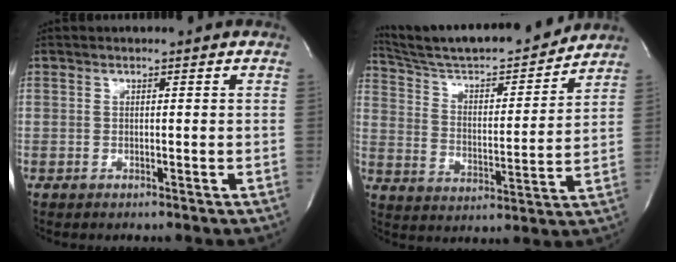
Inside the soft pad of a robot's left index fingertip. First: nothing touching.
{"total": 19.5, "force": [18.1, 1.6, 7.1], "torque": [-0.123, -0.005, 0.284]}